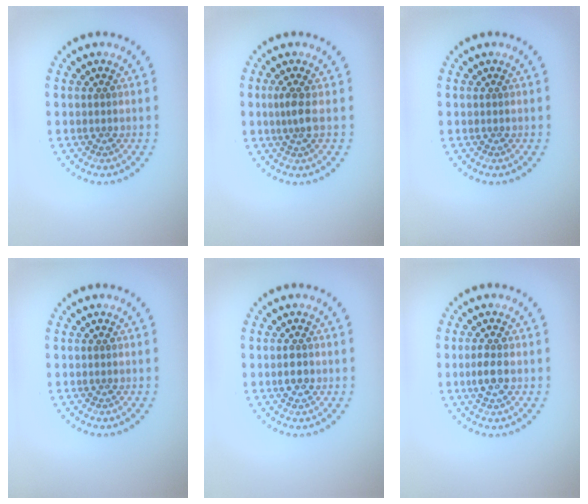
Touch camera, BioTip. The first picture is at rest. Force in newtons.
{"total": 1.7, "press": 1.3, "slide": 1.1}
{"total": 0.0}
{"total": 0.0}
{"total": 1.8, "press": 1.7, "slide": 0.2}
{"total": 1.9, "press": 1.8, "slide": 0.5}